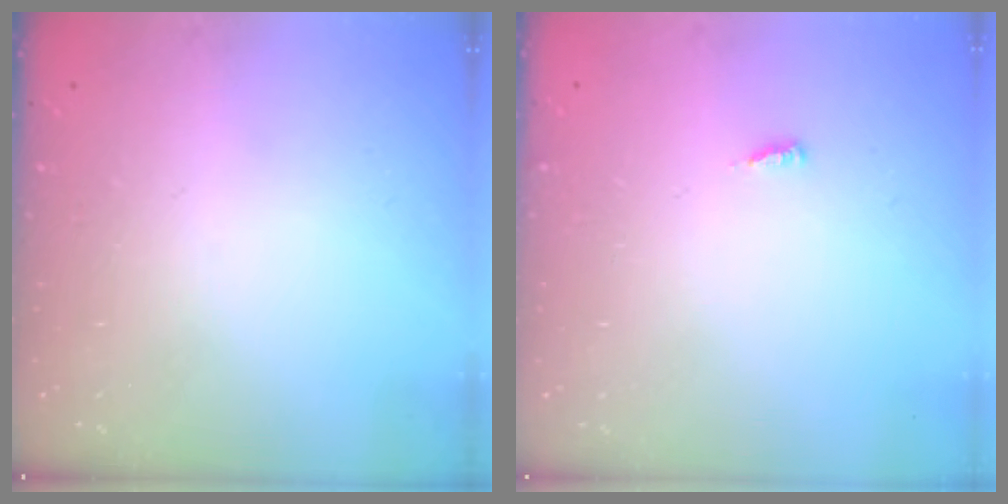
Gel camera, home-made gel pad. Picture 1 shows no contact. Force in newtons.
{"total": 2.6, "press": 2.6, "slide": 0.3}